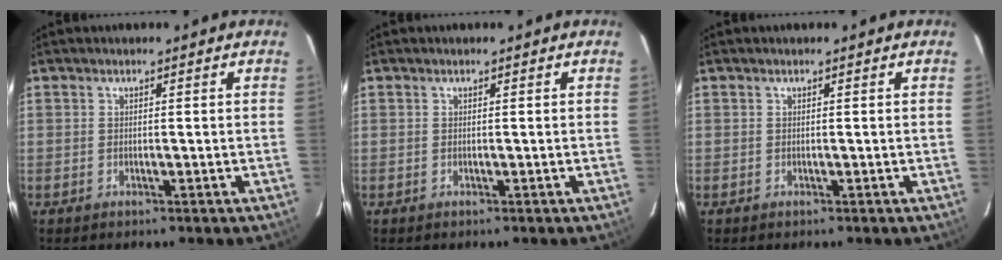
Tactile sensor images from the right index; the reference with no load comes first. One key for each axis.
{"total": 0.0}
{"total": 0.0}